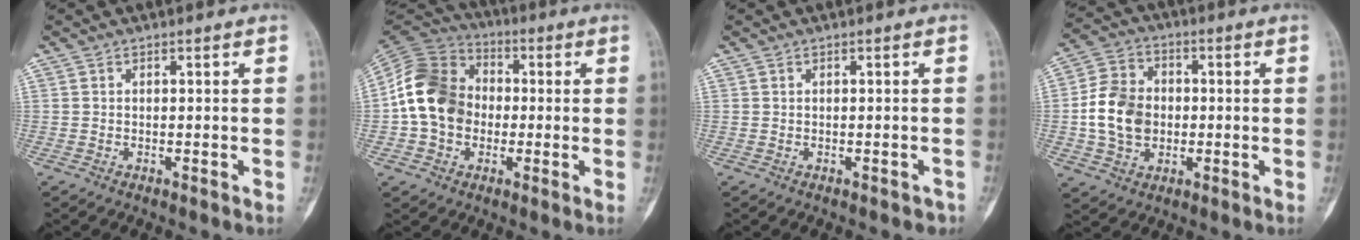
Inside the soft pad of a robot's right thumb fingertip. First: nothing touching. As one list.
[{"total": 14.9, "force": [-0.8, 12.0, 8.9], "torque": [-0.145, 0.030, -0.025]}, {"total": 0.8, "force": [-0.5, 0.5, 0.3], "torque": [-0.001, 0.009, -0.004]}, {"total": 11.8, "force": [-0.9, 9.3, 7.3], "torque": [-0.117, 0.017, -0.019]}]